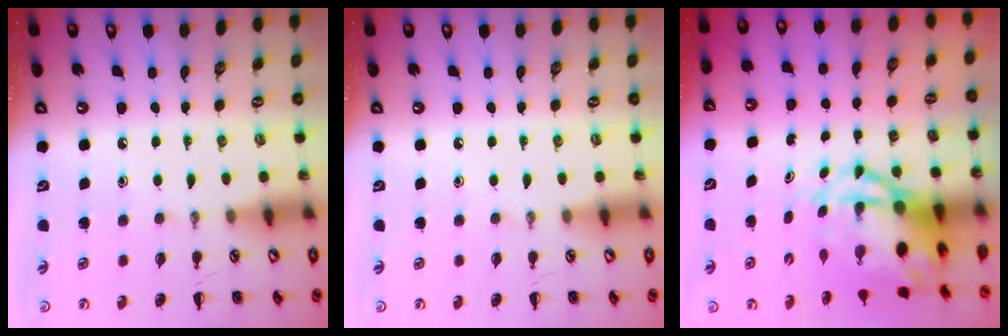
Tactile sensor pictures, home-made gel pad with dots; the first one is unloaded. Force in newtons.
{"total": 0.0}
{"total": 9.0, "press": 8.8, "slide": 2.1}